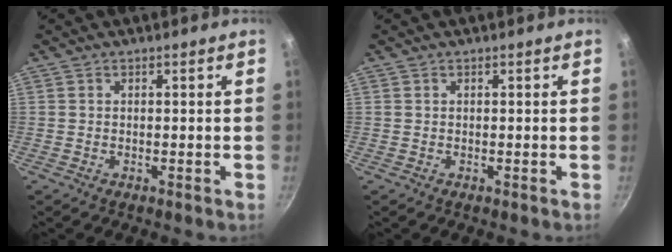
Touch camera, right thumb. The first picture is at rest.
{"total": 0.0}